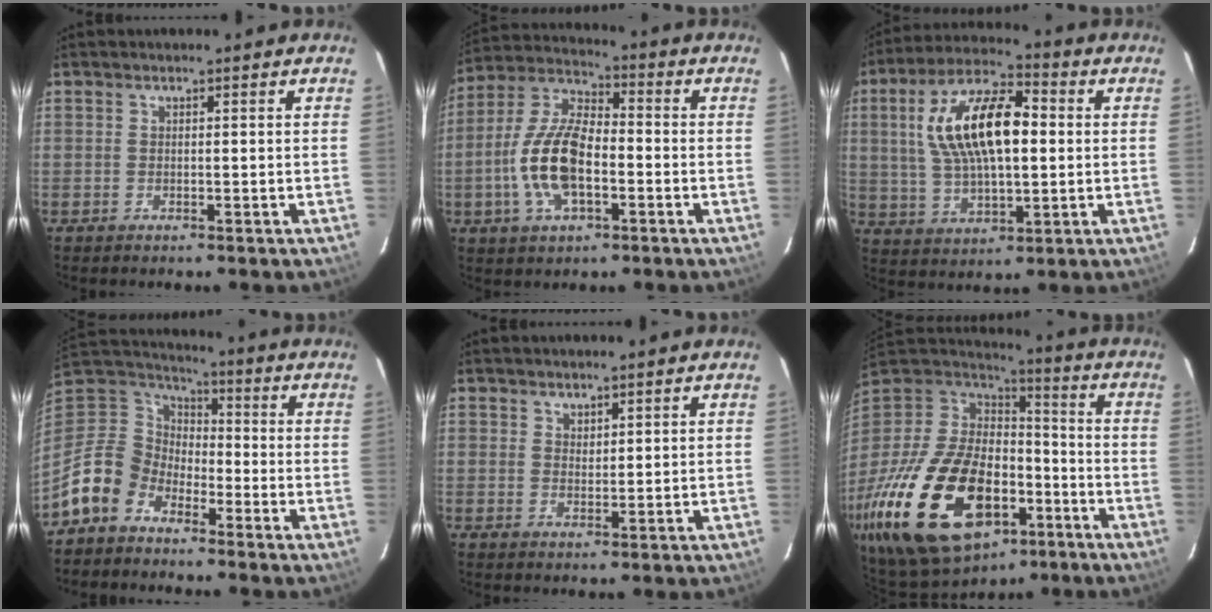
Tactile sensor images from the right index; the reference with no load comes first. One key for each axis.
{"total": 13.8, "fx": -3.6, "fy": 6.3, "fz": 11.8, "tx": -0.251, "ty": 0.006, "tz": -0.070}
{"total": 17.0, "fx": 2.6, "fy": 7.5, "fz": 15.0, "tx": -0.285, "ty": 0.021, "tz": 0.049}
{"total": 11.4, "fx": -7.7, "fy": 7.5, "fz": 3.8, "tx": -0.100, "ty": 0.026, "tz": -0.160}
{"total": 1.8, "fx": 1.4, "fy": 1.0, "fz": 0.2, "tx": 0.000, "ty": 0.002, "tz": 0.025}
{"total": 34.1, "fx": -15.2, "fy": 19.9, "fz": 23.2, "tx": -0.493, "ty": -0.024, "tz": -0.234}